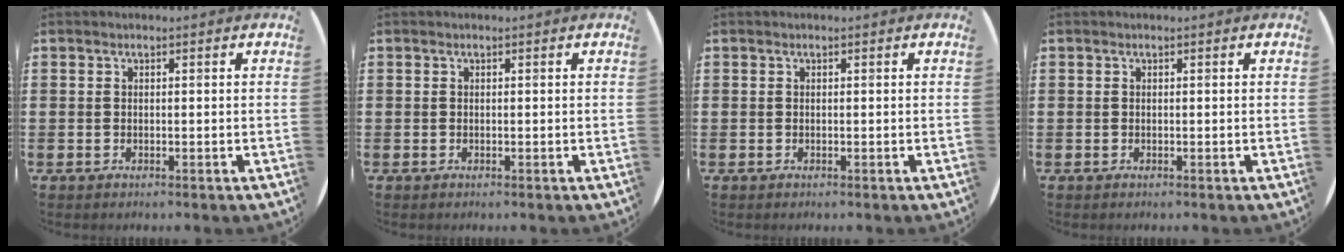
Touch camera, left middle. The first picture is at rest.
{"total": 0.0}
{"total": 0.0}
{"total": 0.0}